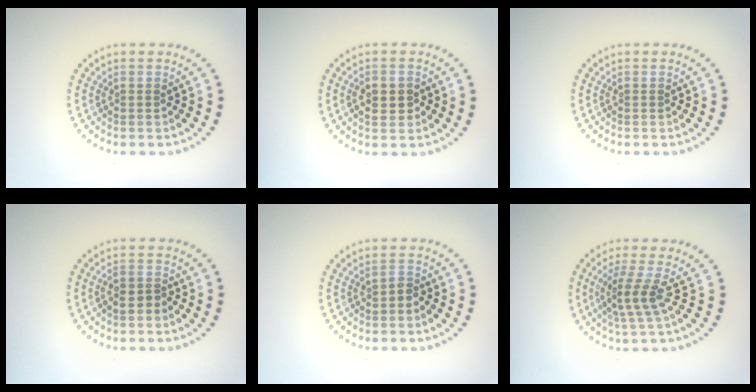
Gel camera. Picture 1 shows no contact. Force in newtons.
{"total": 2.5, "press": 2.4, "slide": 0.2}
{"total": 0.0}
{"total": 1.5, "press": 1.4, "slide": 0.6}
{"total": 1.0, "press": 0.8, "slide": 0.6}
{"total": 2.6, "press": 1.8, "slide": 1.9}